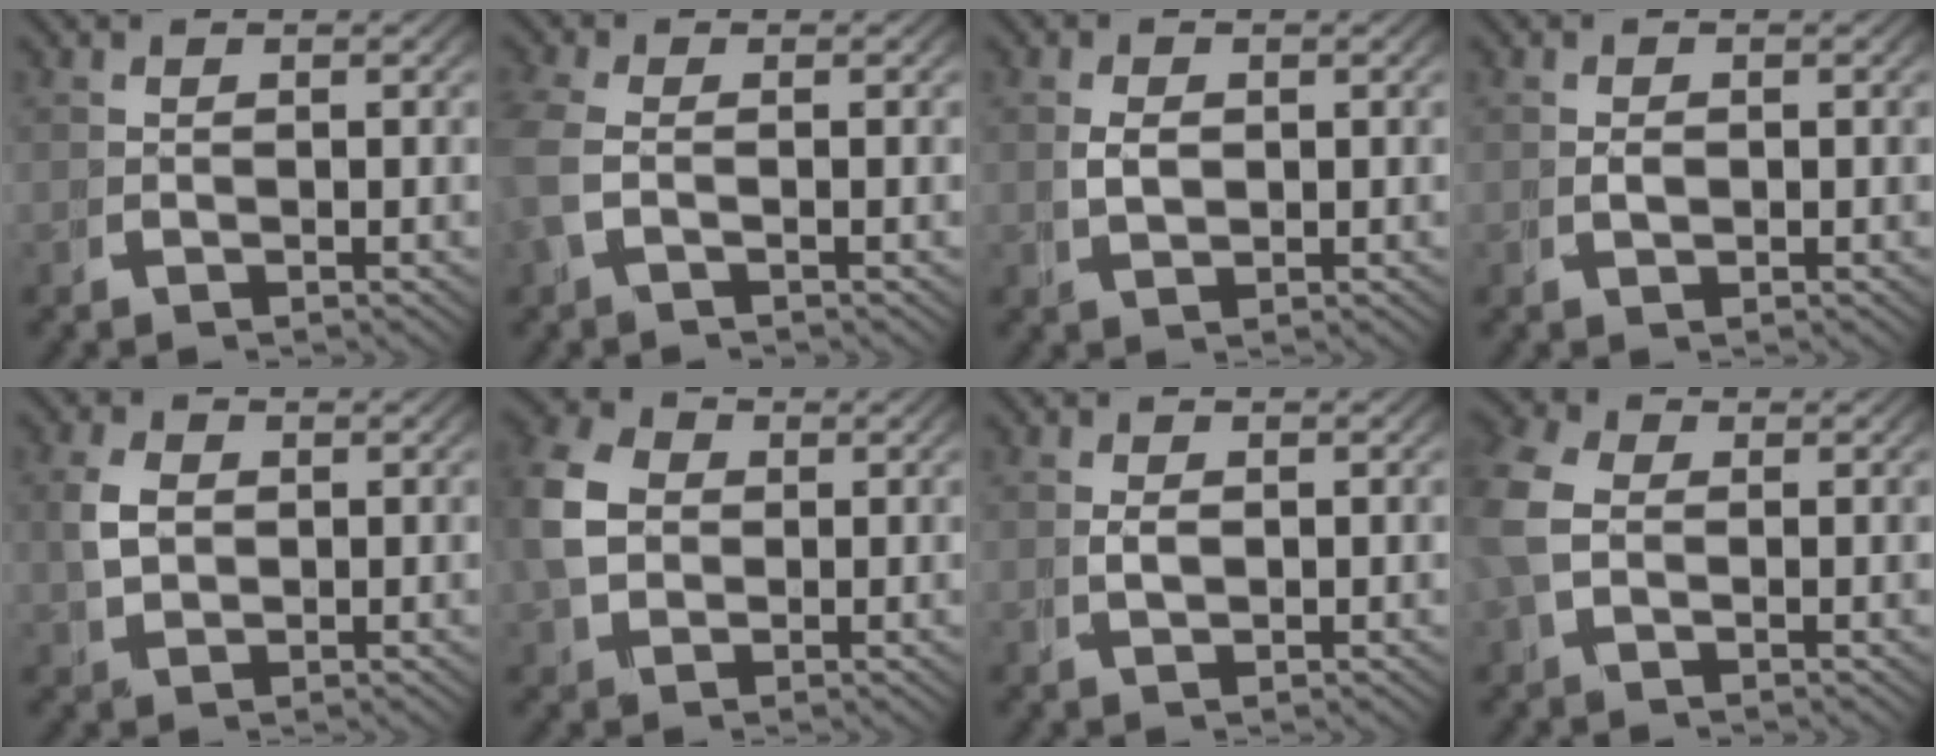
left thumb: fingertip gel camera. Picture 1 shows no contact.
{"total": 2.9, "force": [-0.3, 1.7, 2.3], "torque": [-0.077, -0.004, -0.003]}
{"total": 1.9, "force": [0.4, 1.2, 1.4], "torque": [-0.035, -0.009, 0.019]}
{"total": 0.9, "force": [0.1, 0.6, 0.7], "torque": [-0.019, -0.008, 0.008]}
{"total": 3.3, "force": [0.5, 2.4, 2.1], "torque": [-0.055, -0.012, 0.021]}
{"total": 6.0, "force": [0.9, 4.8, 3.6], "torque": [-0.100, -0.015, 0.027]}
{"total": 1.2, "force": [0.3, 0.7, 1.0], "torque": [-0.028, -0.007, 0.014]}
{"total": 4.3, "force": [0.4, 3.3, 2.7], "torque": [-0.089, -0.009, 0.010]}